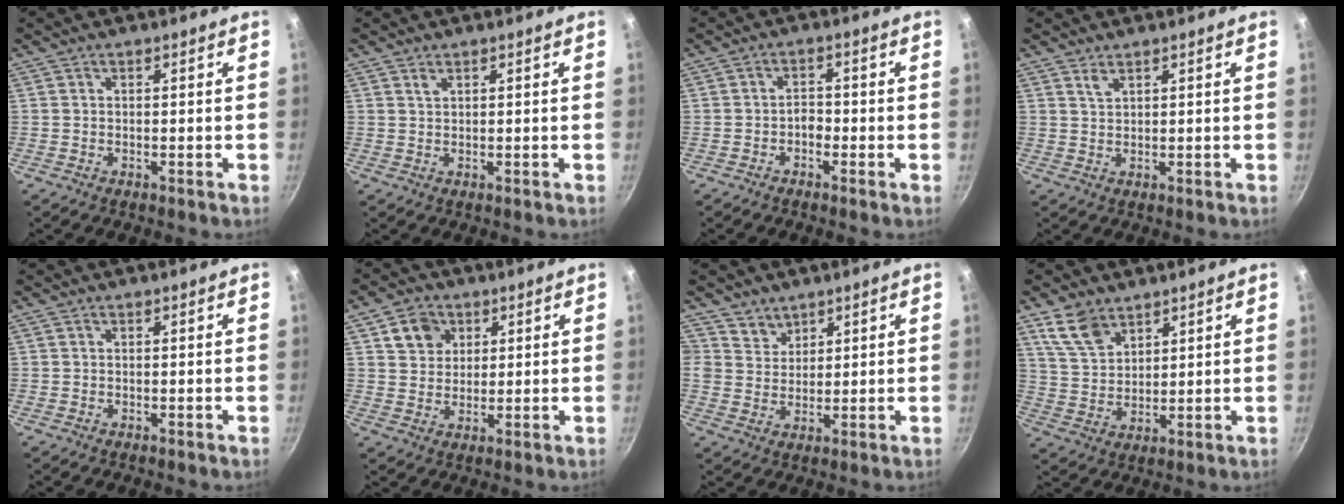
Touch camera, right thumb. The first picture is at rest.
{"total": 1.0, "force": [0.7, 0.4, 0.5], "torque": [-0.009, -0.002, 0.015]}
{"total": 2.0, "force": [-1.2, 1.2, 1.1], "torque": [-0.009, 0.016, -0.022]}
{"total": 1.7, "force": [1.3, 0.6, 0.9], "torque": [-0.017, -0.006, 0.026]}
{"total": 0.0}
{"total": 6.2, "force": [2.6, 5.3, 2.1], "torque": [-0.007, 0.003, 0.045]}
{"total": 4.2, "force": [2.9, 3.1, -0.1], "torque": [0.029, -0.008, 0.051]}
{"total": 7.6, "force": [5.2, 4.3, 3.6], "torque": [-0.052, -0.022, 0.111]}